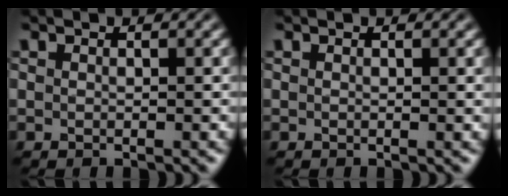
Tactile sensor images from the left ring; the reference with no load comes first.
{"total": 0.6, "force": [0.1, 0.1, 0.6], "torque": [-0.003, 0.001, 0.001]}